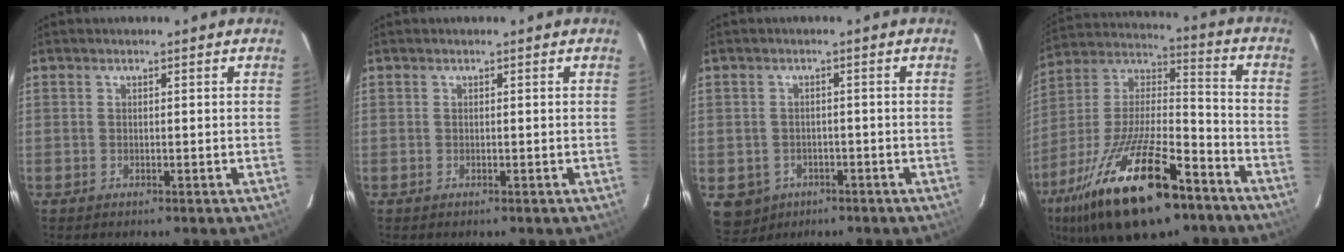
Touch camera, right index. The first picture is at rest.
{"total": 0.0}
{"total": 5.9, "force": [-2.3, 5.2, 1.5], "torque": [-0.036, 0.008, -0.022]}
{"total": 26.5, "force": [-16.0, 9.4, 18.9], "torque": [-0.360, -0.021, -0.269]}